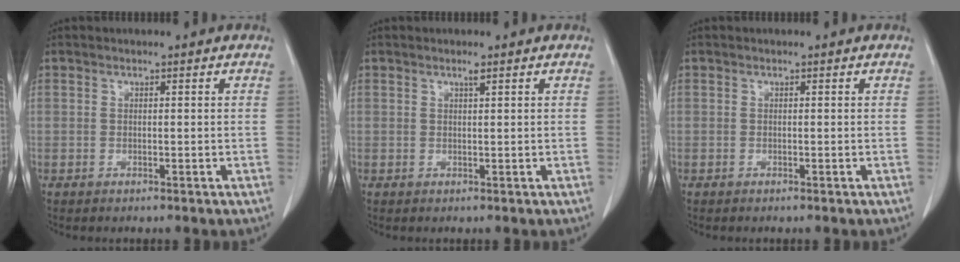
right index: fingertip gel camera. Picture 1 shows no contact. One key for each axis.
{"total": 0.8, "fx": 0.5, "fy": -0.1, "fz": 0.6, "tx": -0.012, "ty": -0.001, "tz": 0.011}
{"total": 0.0}